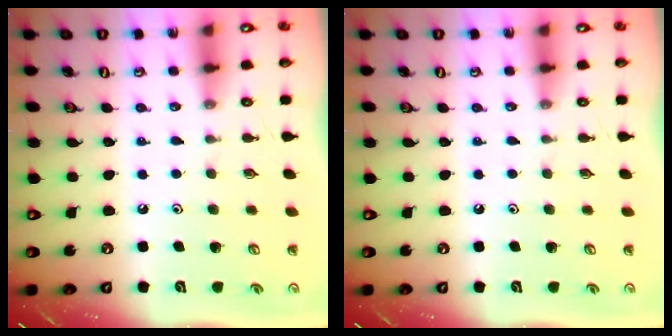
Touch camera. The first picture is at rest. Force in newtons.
{"total": 0.0}